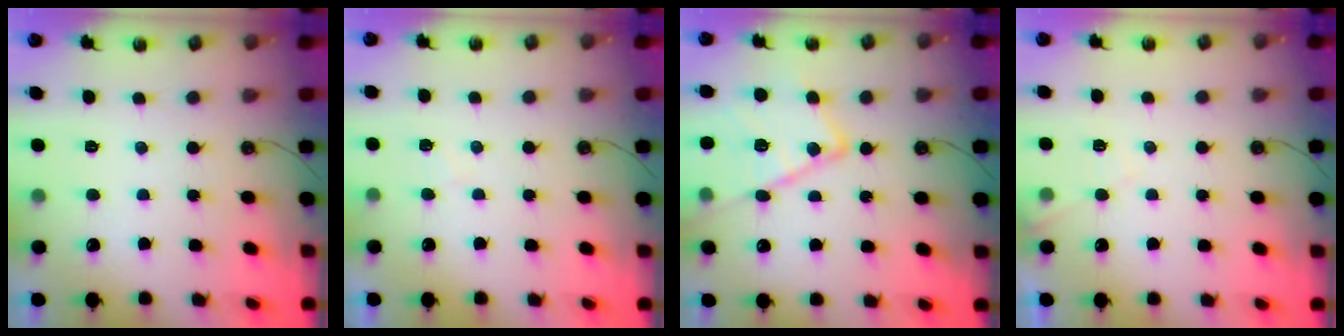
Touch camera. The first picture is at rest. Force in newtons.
{"total": 5.4, "press": 5.4, "slide": 0.7}
{"total": 17.1, "press": 17.1, "slide": 1.0}
{"total": 5.4, "press": 5.3, "slide": 0.8}